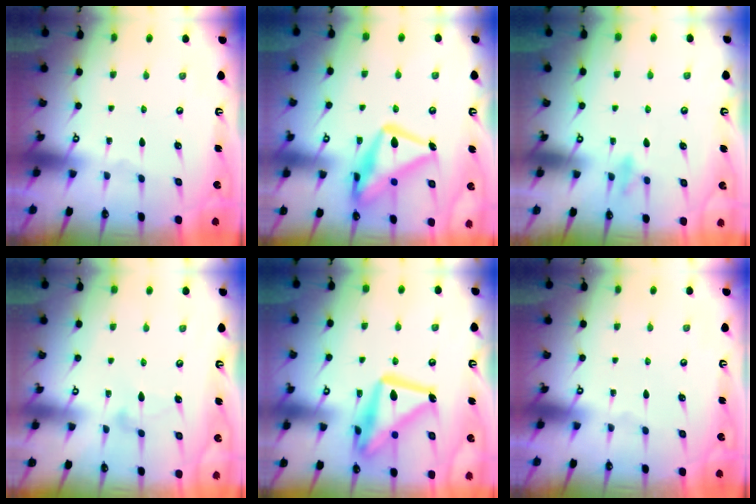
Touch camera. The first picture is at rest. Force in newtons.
{"total": 19.6, "press": 19.6, "slide": 1.5}
{"total": 7.2, "press": 7.2, "slide": 1.0}
{"total": 6.8, "press": 6.8, "slide": 0.3}
{"total": 18.9, "press": 18.8, "slide": 1.5}
{"total": 0.0}